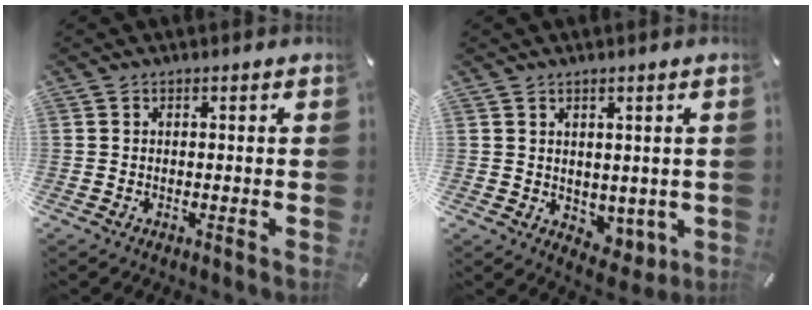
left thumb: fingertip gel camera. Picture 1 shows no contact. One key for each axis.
{"total": 4.2, "fx": 2.1, "fy": 3.5, "fz": 1.0, "tx": 0.002, "ty": -0.017, "tz": 0.038}